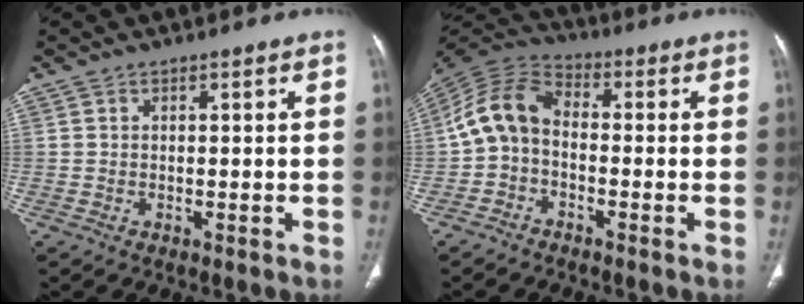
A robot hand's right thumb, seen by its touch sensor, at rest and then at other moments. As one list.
[{"total": 9.0, "force": [-1.4, 6.3, 6.3], "torque": [-0.119, 0.032, -0.044]}]